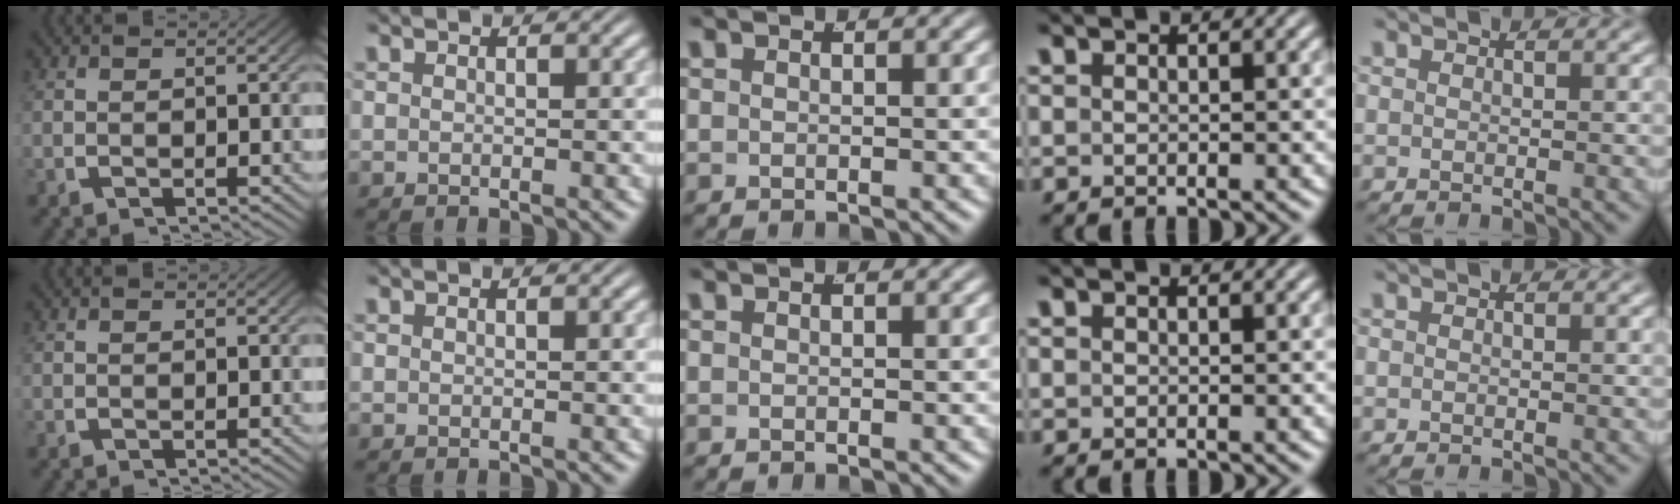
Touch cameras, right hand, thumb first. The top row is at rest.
{}